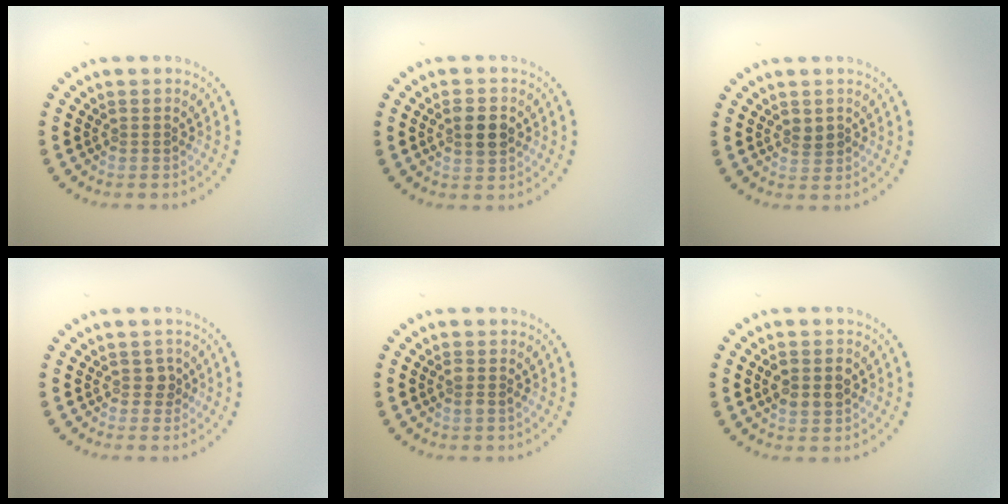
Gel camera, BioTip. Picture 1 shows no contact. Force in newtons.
{"total": 2.9, "press": 2.9, "slide": 0.2}
{"total": 1.2, "press": 1.1, "slide": 0.3}
{"total": 1.1, "press": 1.0, "slide": 0.6}
{"total": 1.2, "press": 1.1, "slide": 0.5}
{"total": 2.9, "press": 2.9, "slide": 0.1}